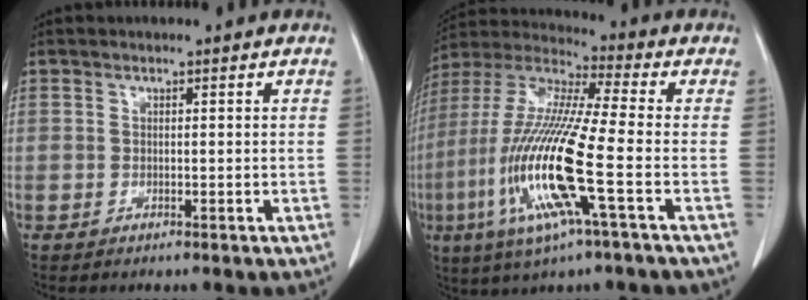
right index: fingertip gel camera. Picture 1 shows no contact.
{"total": 17.8, "force": [-5.0, 0.8, 17.1], "torque": [-0.368, -0.019, -0.103]}